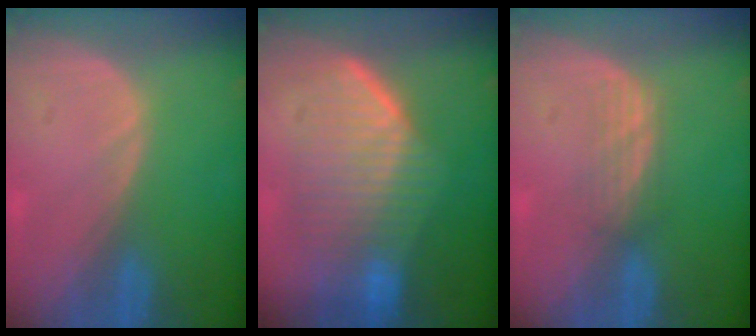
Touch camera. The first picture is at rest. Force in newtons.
{"total": 8.3, "press": 8.2, "slide": 1.4}
{"total": 2.8, "press": 2.6, "slide": 1.0}